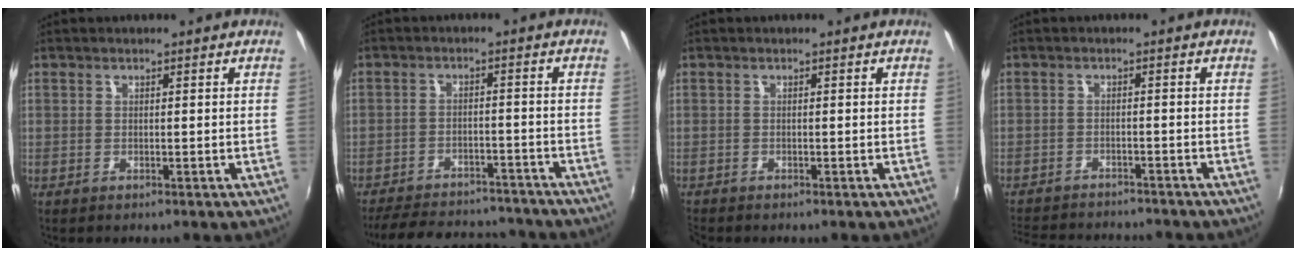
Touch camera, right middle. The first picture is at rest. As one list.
[{"total": 19.3, "force": [-16.8, 6.2, 7.1], "torque": [-0.159, 0.011, -0.218]}, {"total": 1.1, "force": [-1.0, 0.2, 0.1], "torque": [-0.005, -0.007, -0.022]}, {"total": 12.5, "force": [-11.3, 3.0, 4.3], "torque": [-0.106, -0.009, -0.168]}]